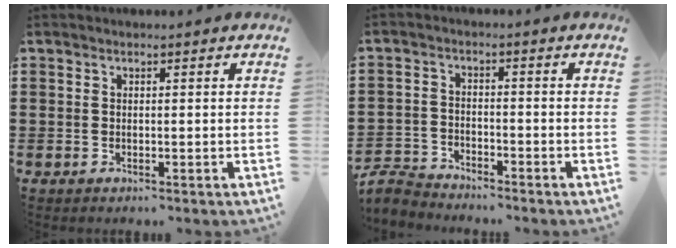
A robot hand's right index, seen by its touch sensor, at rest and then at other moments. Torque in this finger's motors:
{"motor_torque": [-1.13, 1.01, -1.05, -0.21]}